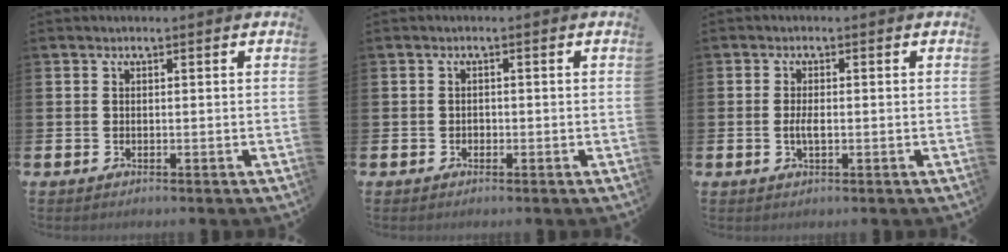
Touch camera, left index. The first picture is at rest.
{"total": 0.8, "force": [-0.4, 0.7, 0.2], "torque": [-0.011, 0.007, -0.008]}
{"total": 2.0, "force": [-0.2, 0.8, 1.9], "torque": [-0.034, -0.001, -0.004]}